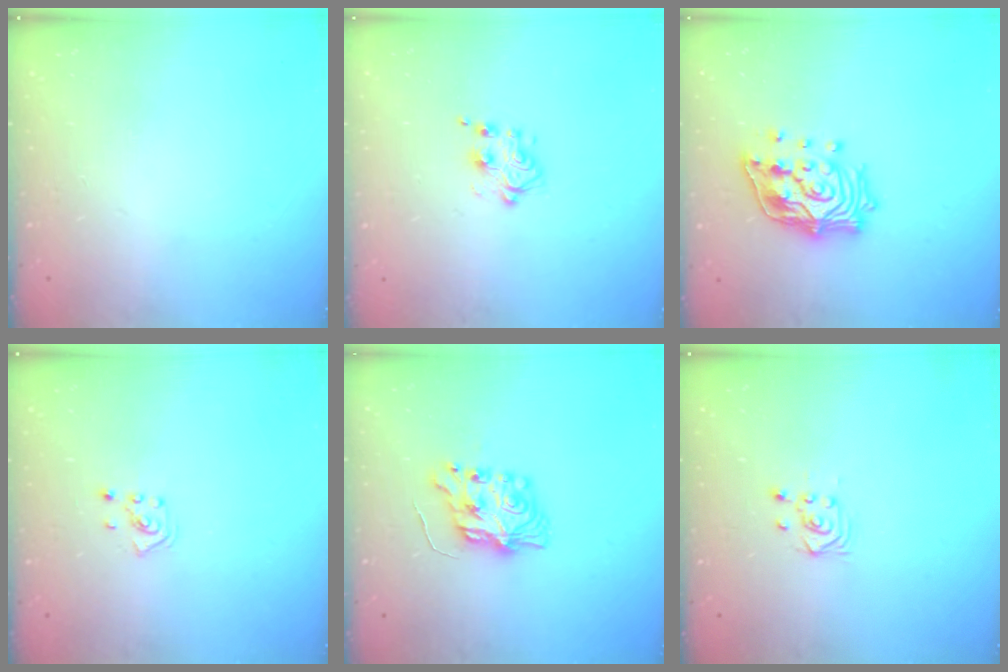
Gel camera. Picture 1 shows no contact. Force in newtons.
{"total": 5.9, "press": 5.9, "slide": 0.5}
{"total": 17.6, "press": 17.4, "slide": 2.6}
{"total": 2.6, "press": 2.6, "slide": 0.5}
{"total": 7.9, "press": 7.9, "slide": 0.2}
{"total": 3.6, "press": 3.5, "slide": 1.2}